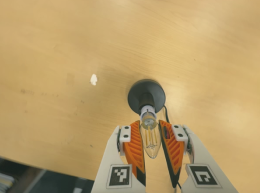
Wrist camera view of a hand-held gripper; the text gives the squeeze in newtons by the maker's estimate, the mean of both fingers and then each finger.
{"total": 13.7, "left": 13.4, "right": 13.9}